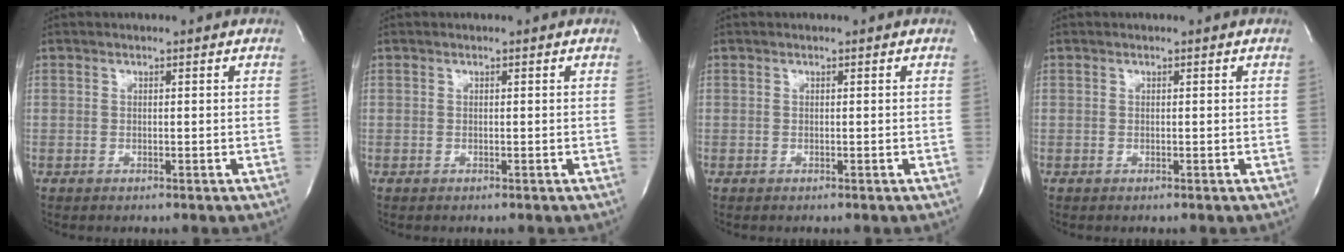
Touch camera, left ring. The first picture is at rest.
{"total": 0.0}
{"total": 0.0}
{"total": 0.0}